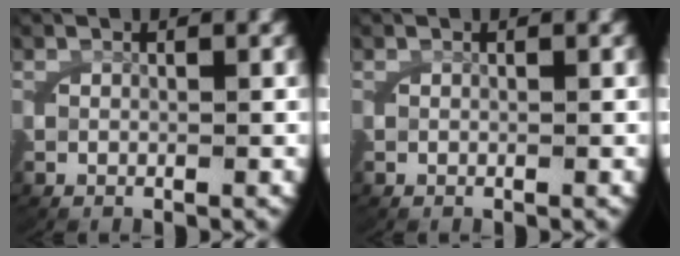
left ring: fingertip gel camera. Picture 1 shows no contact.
{"total": 0.0}